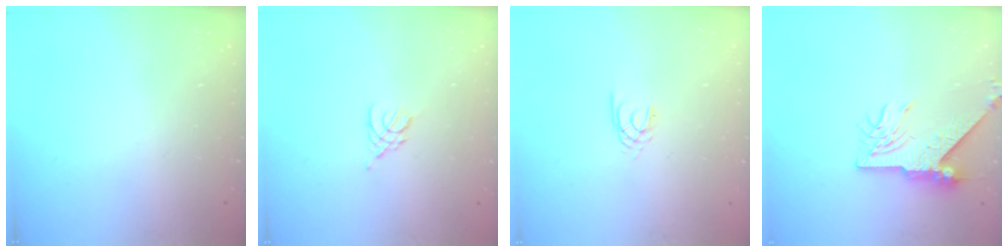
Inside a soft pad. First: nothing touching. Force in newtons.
{"total": 2.9, "press": 2.8, "slide": 0.6}
{"total": 1.7, "press": 1.7, "slide": 0.3}
{"total": 8.5, "press": 8.4, "slide": 1.0}